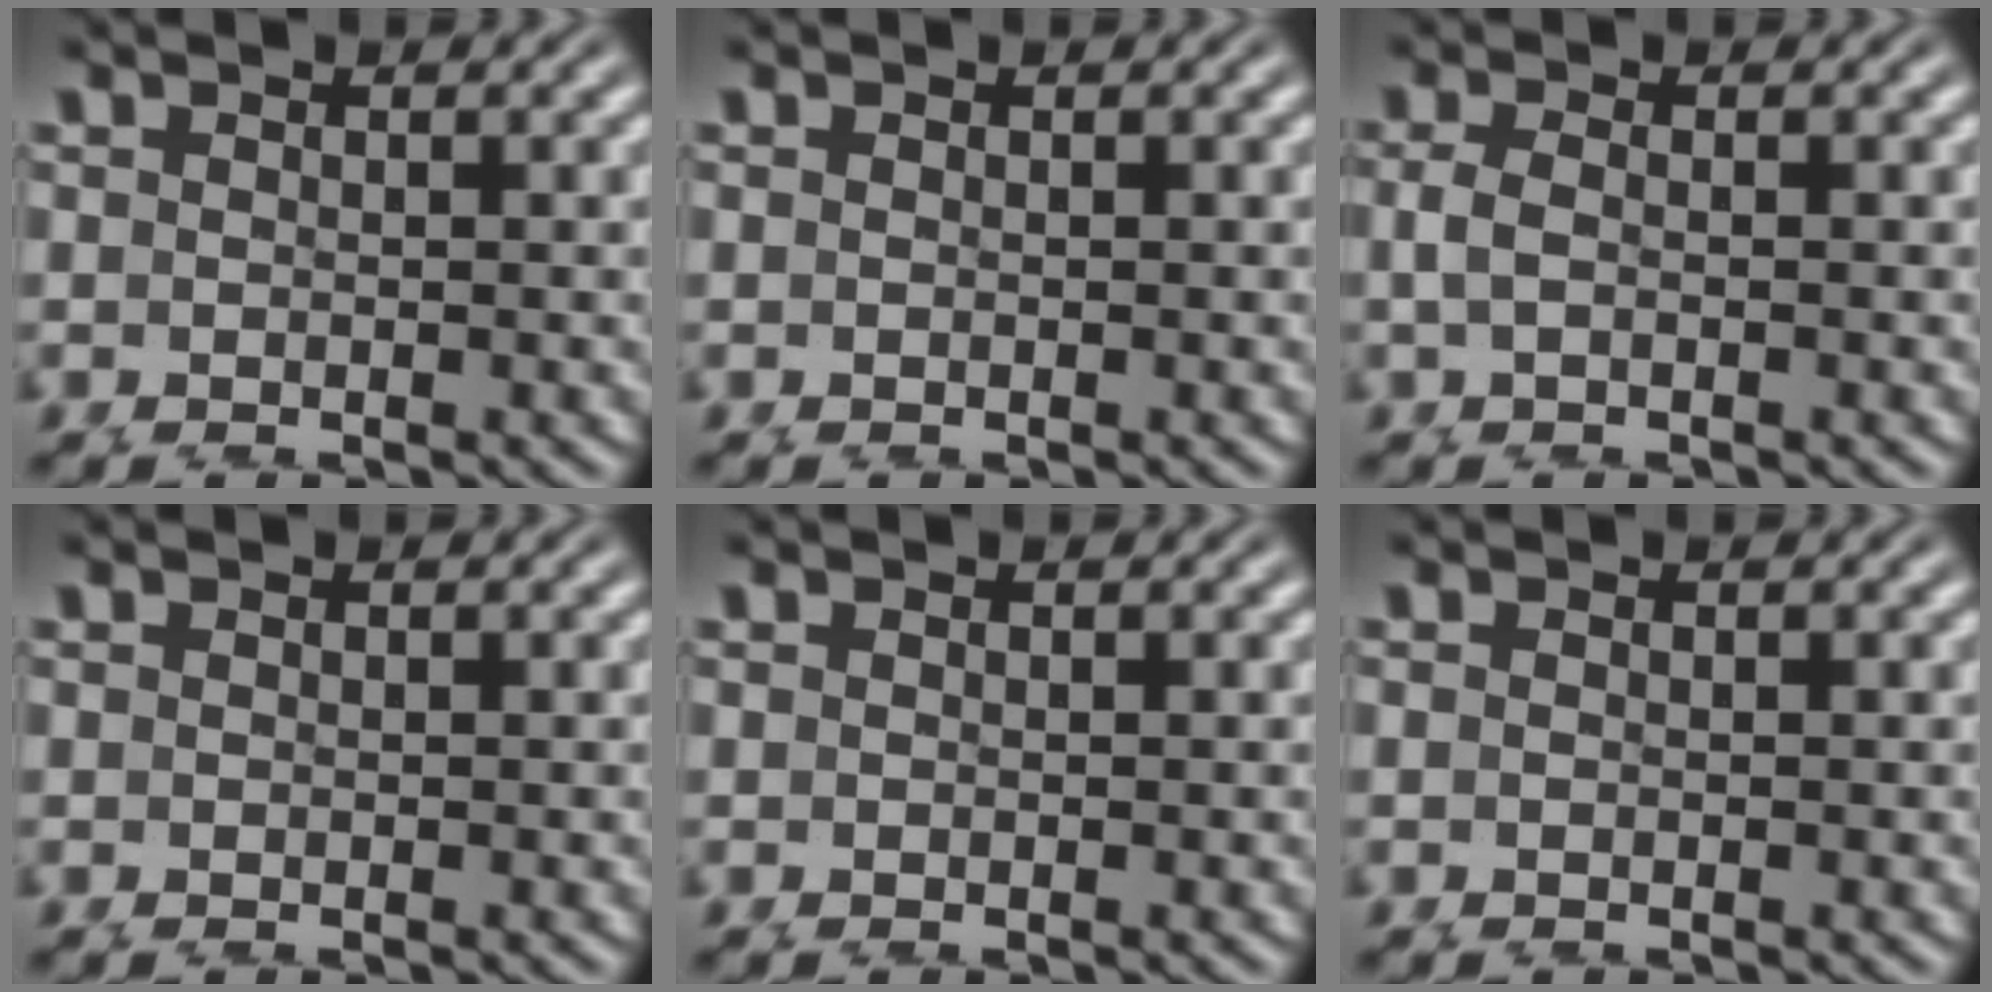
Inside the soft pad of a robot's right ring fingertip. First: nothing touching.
{"total": 0.0}
{"total": 1.8, "force": [0.3, 0.8, 1.5], "torque": [-0.043, -0.011, 0.013]}
{"total": 0.0}
{"total": 0.0}
{"total": 0.0}